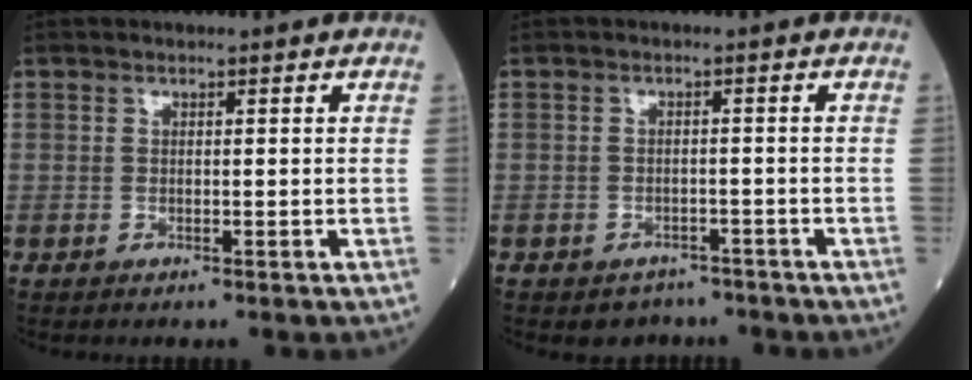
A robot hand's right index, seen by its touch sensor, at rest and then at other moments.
{"total": 3.5, "force": [-2.7, 2.1, 0.0], "torque": [0.003, 0.008, -0.037]}